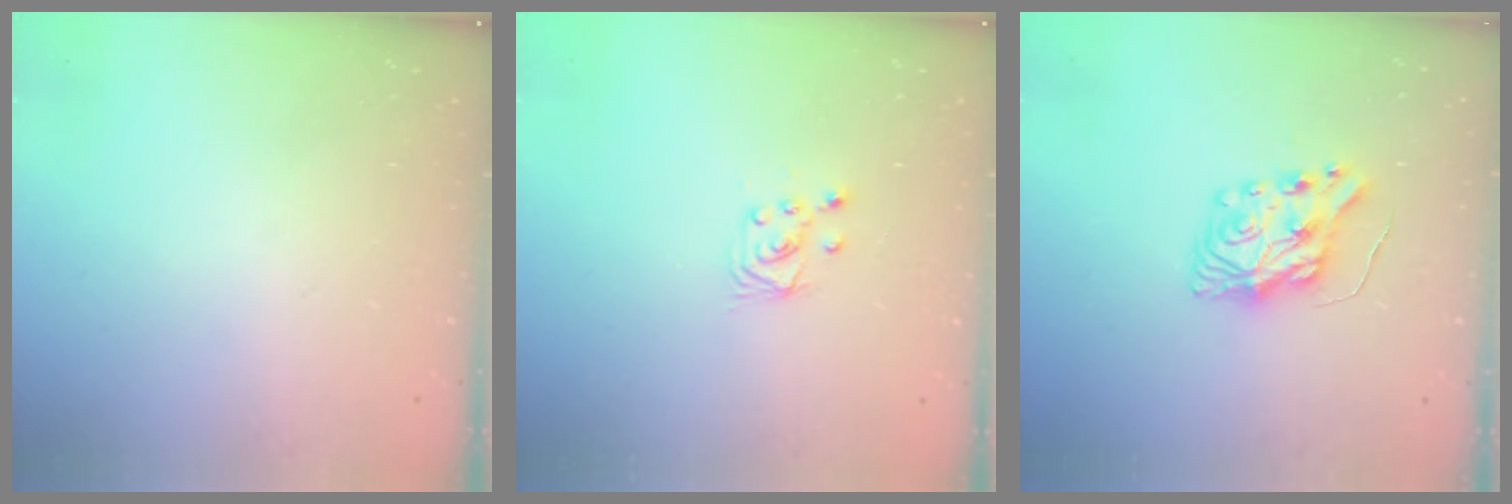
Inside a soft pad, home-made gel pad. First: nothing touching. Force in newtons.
{"total": 3.0, "press": 3.0, "slide": 0.3}
{"total": 8.8, "press": 8.8, "slide": 1.0}